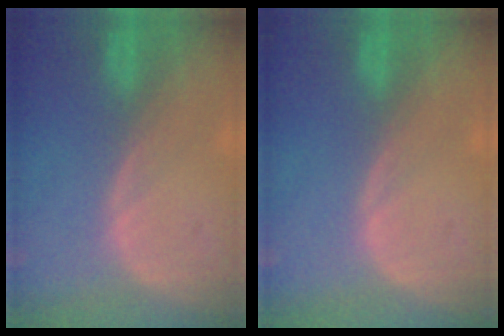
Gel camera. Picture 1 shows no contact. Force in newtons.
{"total": 0.0}